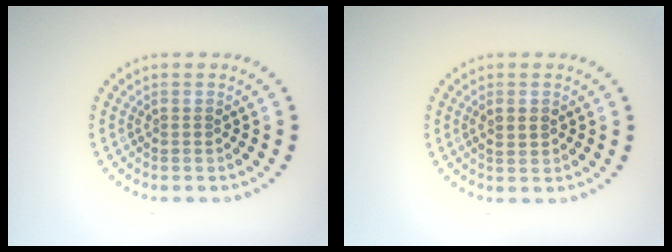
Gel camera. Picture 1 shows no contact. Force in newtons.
{"total": 1.1, "press": 1.1, "slide": 0.1}